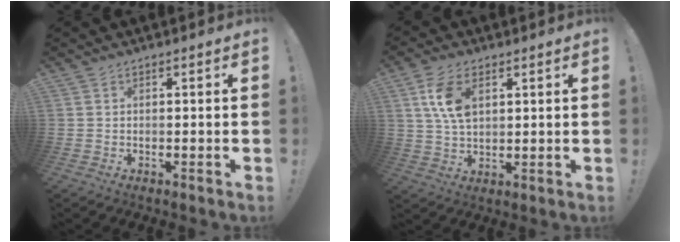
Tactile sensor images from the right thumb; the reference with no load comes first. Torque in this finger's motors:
{"motor_torque": [-0.04, 0.31, 0.57, 0.80, 0.08]}